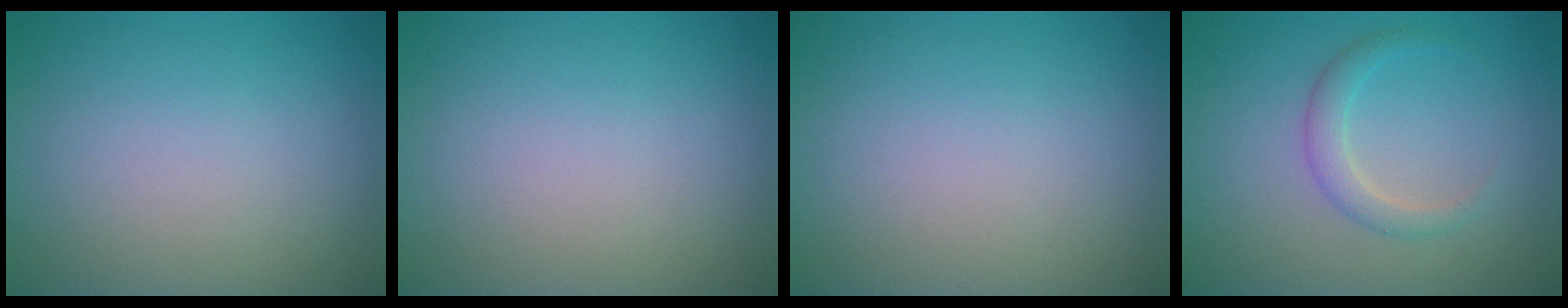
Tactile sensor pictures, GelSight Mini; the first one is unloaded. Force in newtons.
{"total": 0.0}
{"total": 0.0}
{"total": 2.0, "press": 2.0, "slide": 0.0}